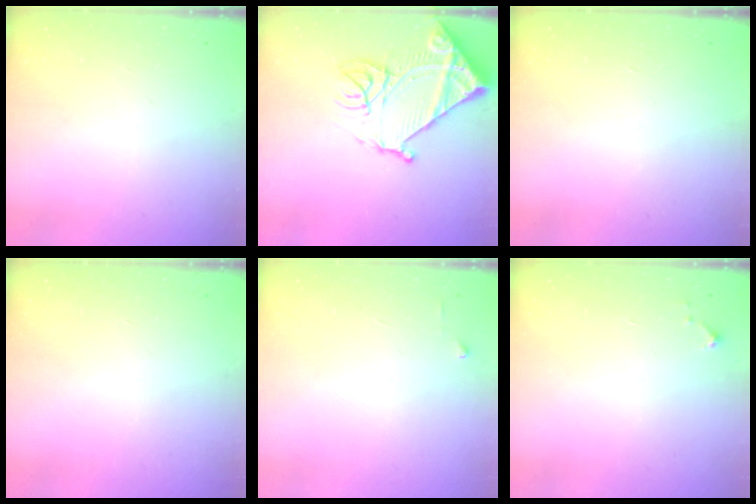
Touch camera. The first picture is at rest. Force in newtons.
{"total": 17.7, "press": 17.6, "slide": 1.9}
{"total": 1.7, "press": 1.7, "slide": 0.1}
{"total": 0.0}
{"total": 3.7, "press": 3.6, "slide": 0.4}
{"total": 3.5, "press": 3.5, "slide": 0.3}